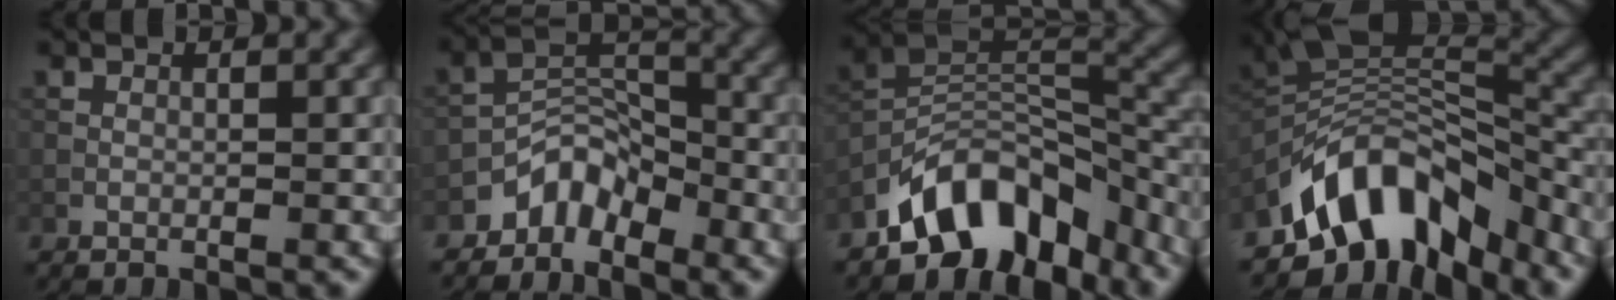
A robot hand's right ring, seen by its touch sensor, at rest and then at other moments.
{"total": 3.8, "force": [-3.0, 1.9, 1.1], "torque": [-0.009, 0.014, -0.061]}
{"total": 9.1, "force": [-6.4, 4.5, 4.6], "torque": [-0.054, 0.002, -0.123]}
{"total": 10.3, "force": [-6.5, 5.1, 6.1], "torque": [-0.093, 0.013, -0.125]}